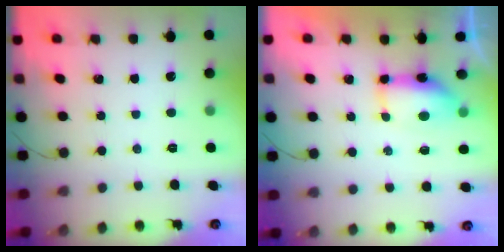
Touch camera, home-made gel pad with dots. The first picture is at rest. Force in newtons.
{"total": 12.5, "press": 9.3, "slide": 8.3}